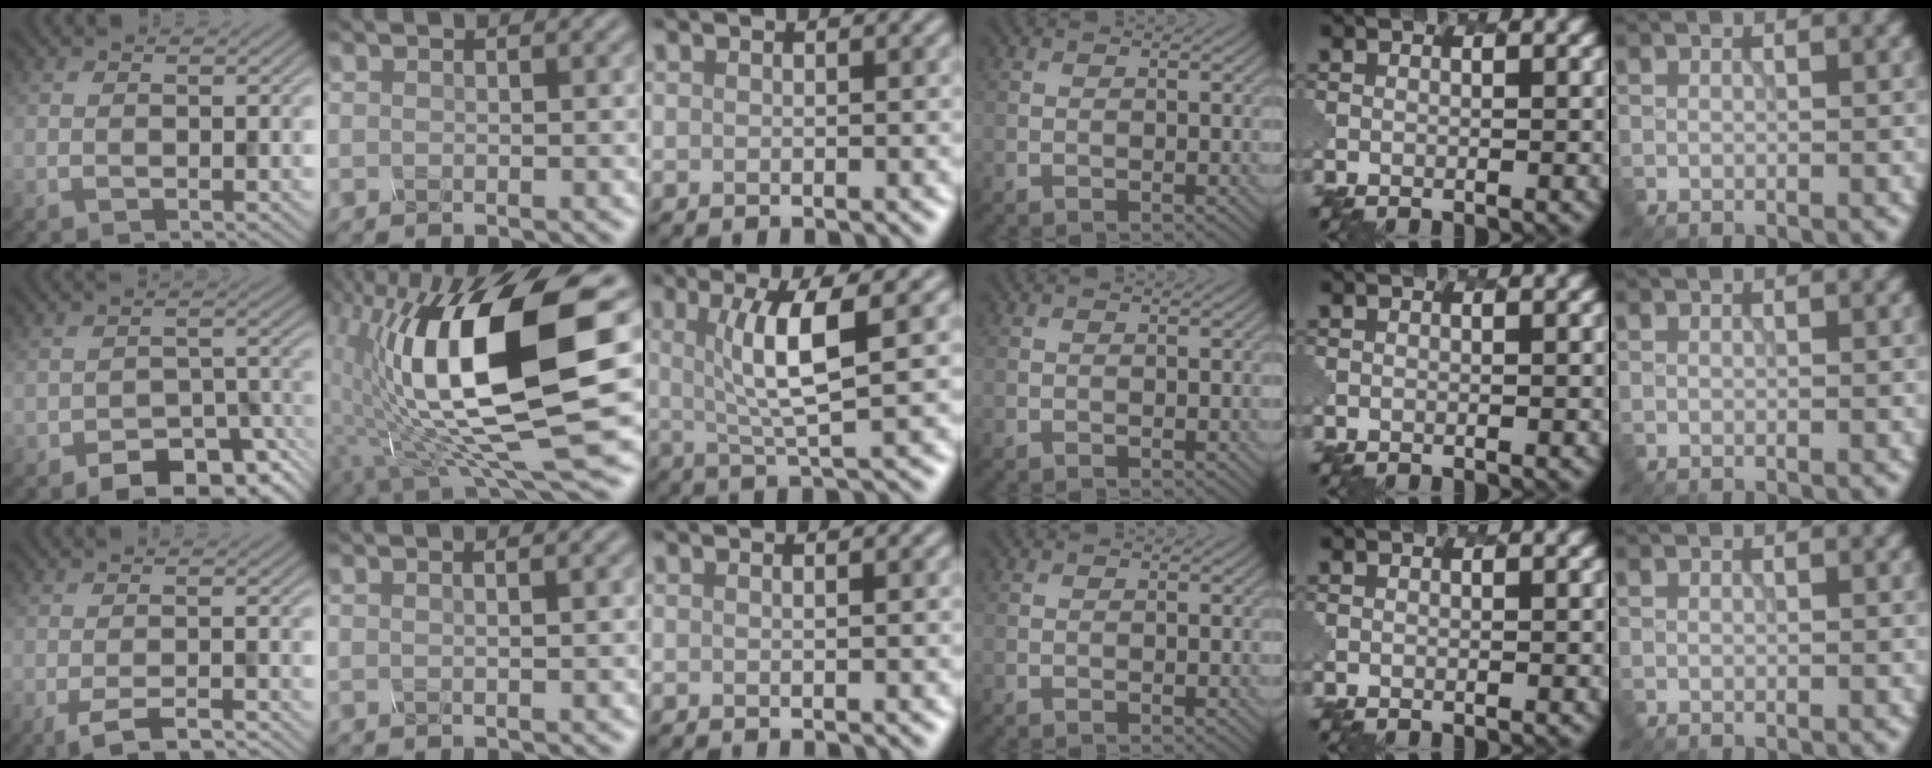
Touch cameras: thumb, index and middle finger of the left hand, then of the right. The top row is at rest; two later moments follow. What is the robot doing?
{"motion": "shake", "object": "salt shaker"}